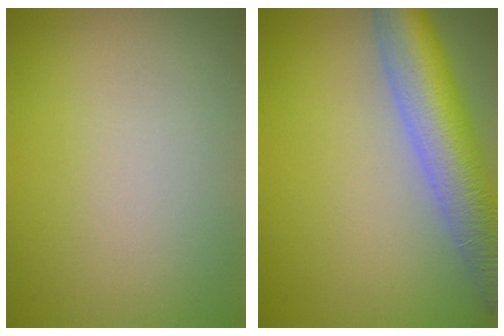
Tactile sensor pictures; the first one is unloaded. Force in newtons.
{"total": 8.4, "press": 8.4, "slide": 0.5}